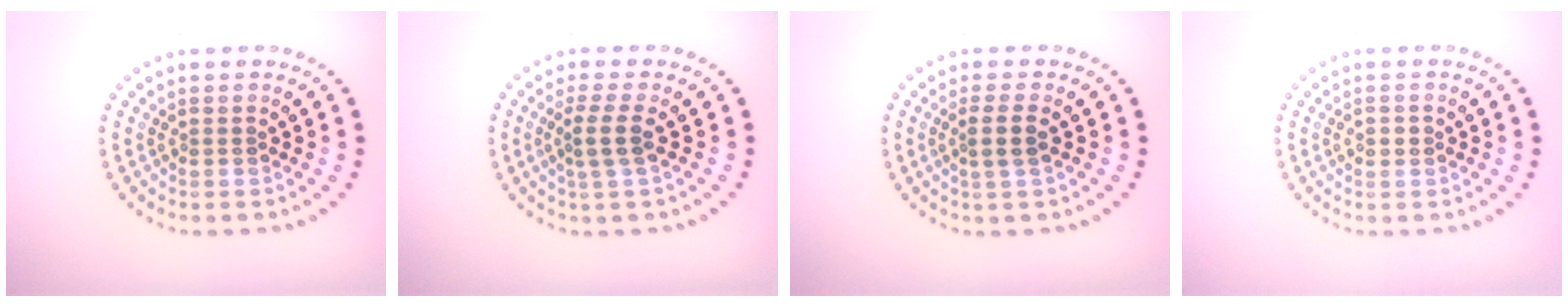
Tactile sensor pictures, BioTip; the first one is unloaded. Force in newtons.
{"total": 2.3, "press": 1.9, "slide": 1.4}
{"total": 1.9, "press": 1.7, "slide": 0.8}
{"total": 1.0, "press": 1.0, "slide": 0.3}